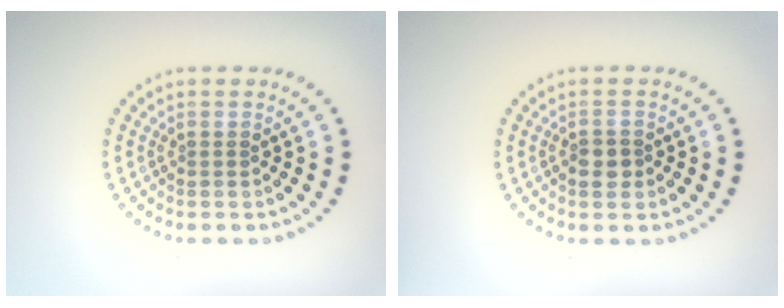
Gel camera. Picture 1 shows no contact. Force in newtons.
{"total": 1.8, "press": 1.7, "slide": 0.6}